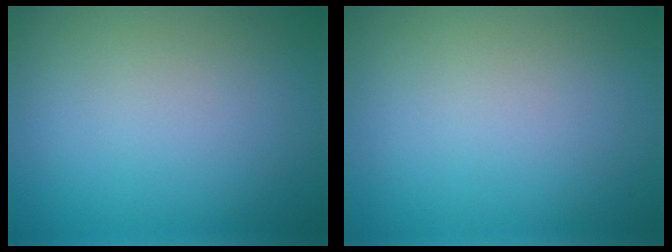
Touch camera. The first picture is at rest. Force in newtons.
{"total": 0.0}